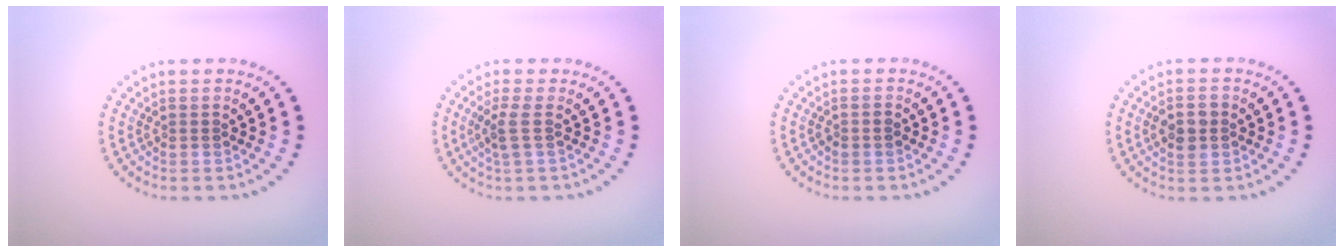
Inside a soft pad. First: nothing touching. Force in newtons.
{"total": 1.7, "press": 1.4, "slide": 1.0}
{"total": 0.8, "press": 0.7, "slide": 0.3}
{"total": 2.8, "press": 2.8, "slide": 0.1}